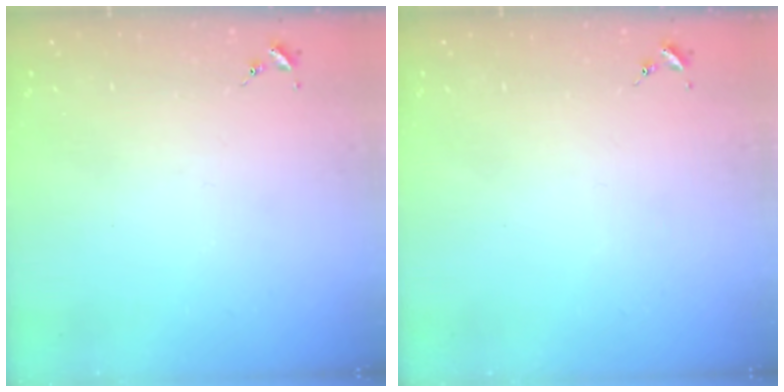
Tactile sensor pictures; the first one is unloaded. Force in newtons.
{"total": 0.0}